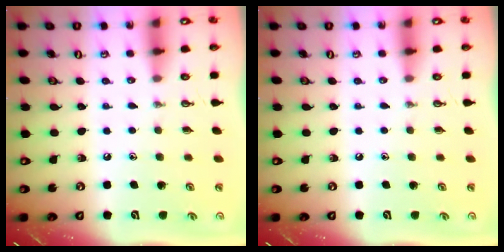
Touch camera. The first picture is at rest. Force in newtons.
{"total": 0.0}